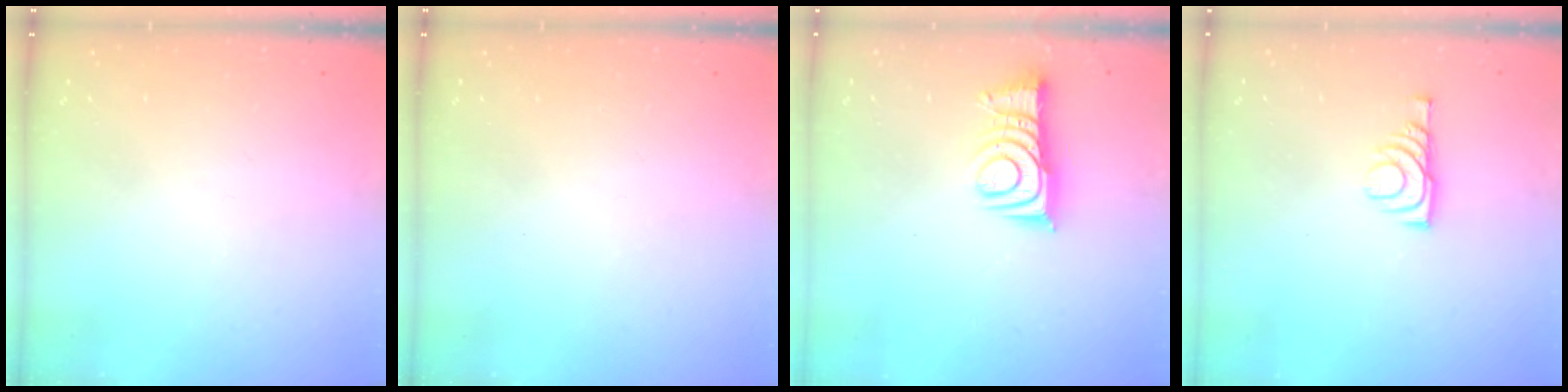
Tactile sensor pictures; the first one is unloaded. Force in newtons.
{"total": 1.6, "press": 1.6, "slide": 0.1}
{"total": 10.0, "press": 9.9, "slide": 1.0}
{"total": 7.2, "press": 7.1, "slide": 1.1}